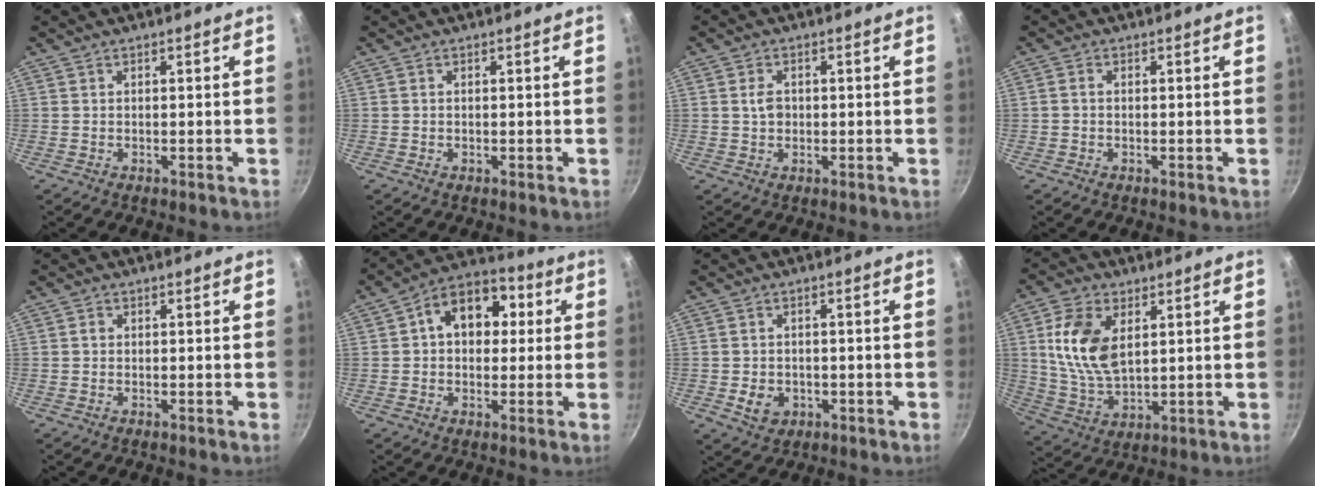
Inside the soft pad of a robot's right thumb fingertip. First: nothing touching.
{"total": 0.0}
{"total": 2.9, "force": [0.2, 2.2, 1.9], "torque": [-0.024, 0.004, 0.001]}
{"total": 1.0, "force": [-0.1, 0.8, 0.6], "torque": [-0.012, 0.006, -0.003]}
{"total": 0.9, "force": [0.1, 0.8, 0.4], "torque": [-0.005, 0.005, 0.000]}
{"total": 12.8, "force": [2.5, 9.2, 8.5], "torque": [-0.081, 0.024, 0.019]}
{"total": 4.9, "force": [-1.2, 3.9, 2.6], "torque": [-0.033, 0.007, -0.010]}
{"total": 12.8, "force": [3.4, 7.5, 9.8], "torque": [-0.180, -0.017, 0.072]}